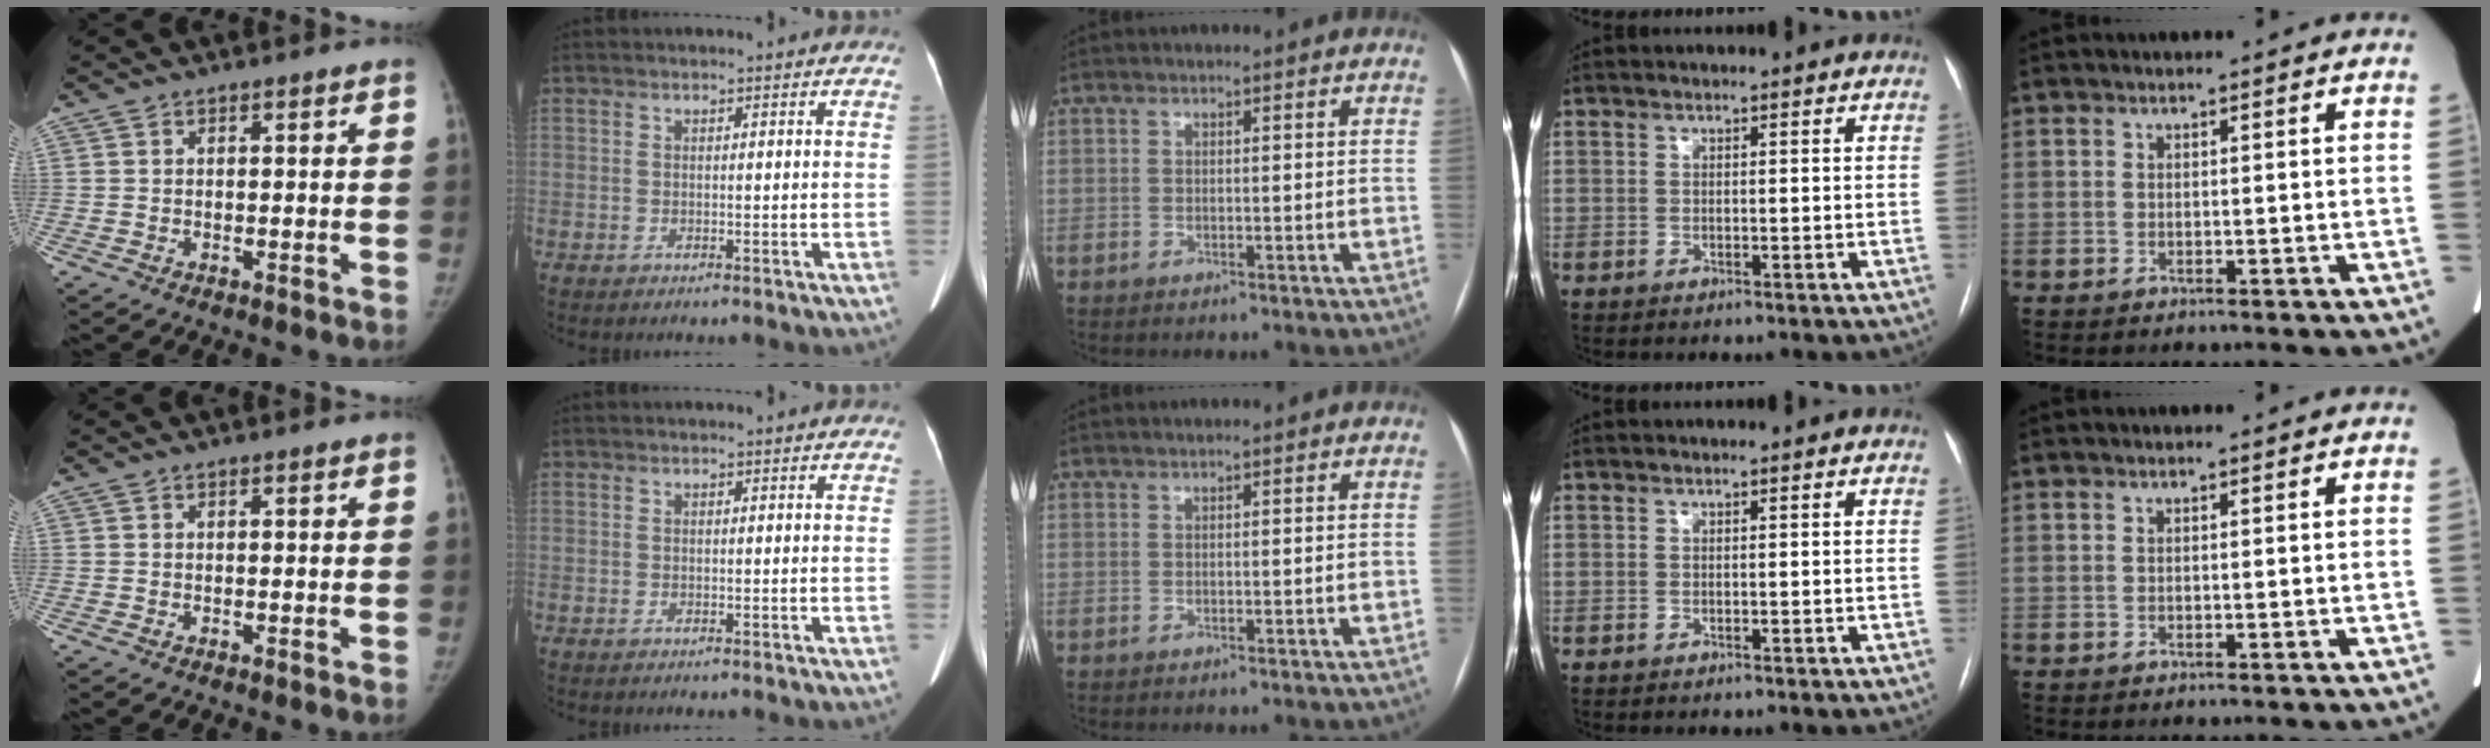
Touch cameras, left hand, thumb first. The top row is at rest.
{}